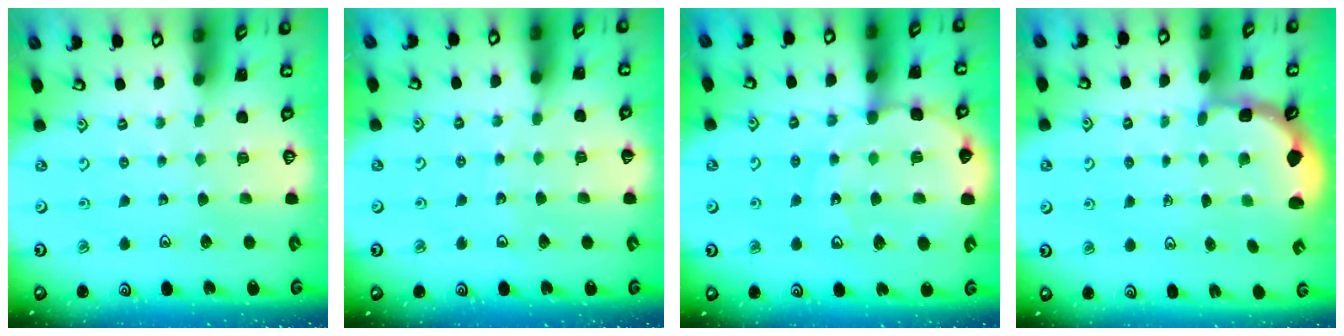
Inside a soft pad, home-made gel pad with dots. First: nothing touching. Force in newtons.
{"total": 3.6, "press": 3.6, "slide": 0.4}
{"total": 12.4, "press": 12.0, "slide": 3.0}
{"total": 2.6, "press": 1.9, "slide": 1.7}